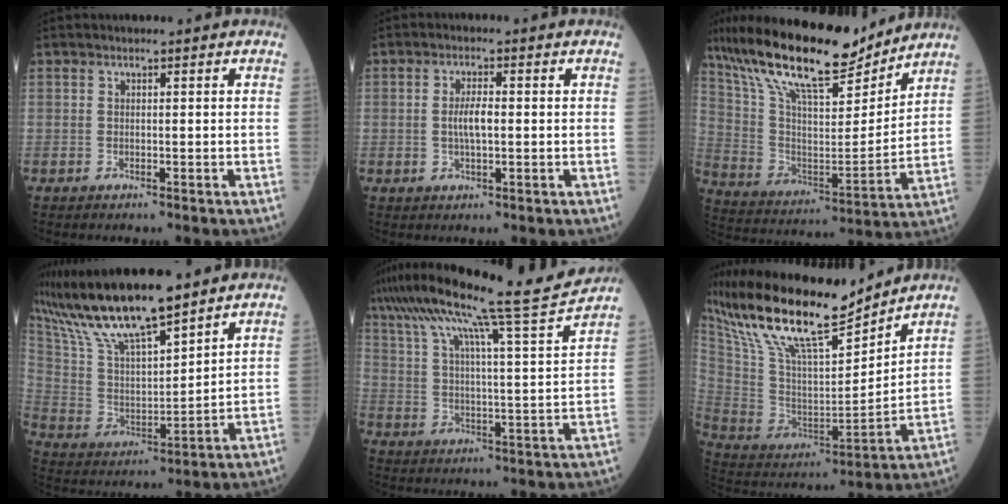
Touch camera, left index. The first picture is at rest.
{"total": 3.5, "force": [-0.1, 0.9, 3.3], "torque": [-0.069, -0.002, -0.004]}
{"total": 21.0, "force": [17.3, 4.5, 11.1], "torque": [-0.211, 0.009, 0.306]}
{"total": 15.6, "force": [13.0, 1.9, 8.3], "torque": [-0.172, 0.007, 0.253]}
{"total": 19.7, "force": [16.8, -1.9, 10.0], "torque": [-0.183, -0.014, 0.254]}
{"total": 22.9, "force": [18.1, 4.2, 13.5], "torque": [-0.264, 0.010, 0.335]}